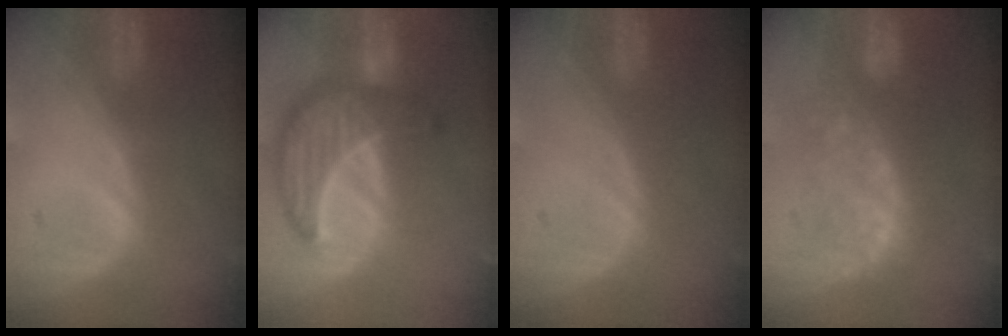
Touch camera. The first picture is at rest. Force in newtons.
{"total": 9.9, "press": 9.9, "slide": 0.8}
{"total": 0.0}
{"total": 7.8, "press": 7.7, "slide": 1.3}